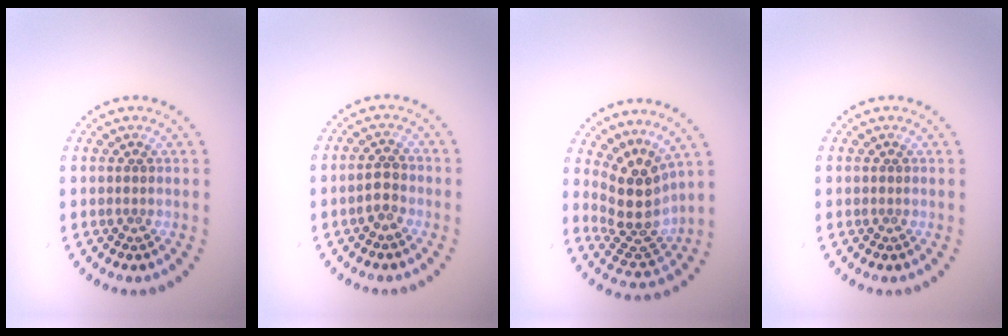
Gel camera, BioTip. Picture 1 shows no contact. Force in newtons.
{"total": 1.8, "press": 1.7, "slide": 0.5}
{"total": 4.6, "press": 3.4, "slide": 3.0}
{"total": 0.0}